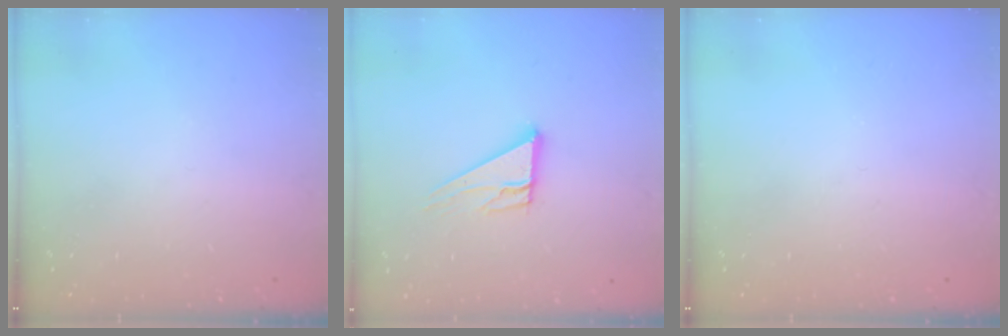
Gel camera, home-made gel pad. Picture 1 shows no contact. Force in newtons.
{"total": 10.0, "press": 10.0, "slide": 0.5}
{"total": 0.0}